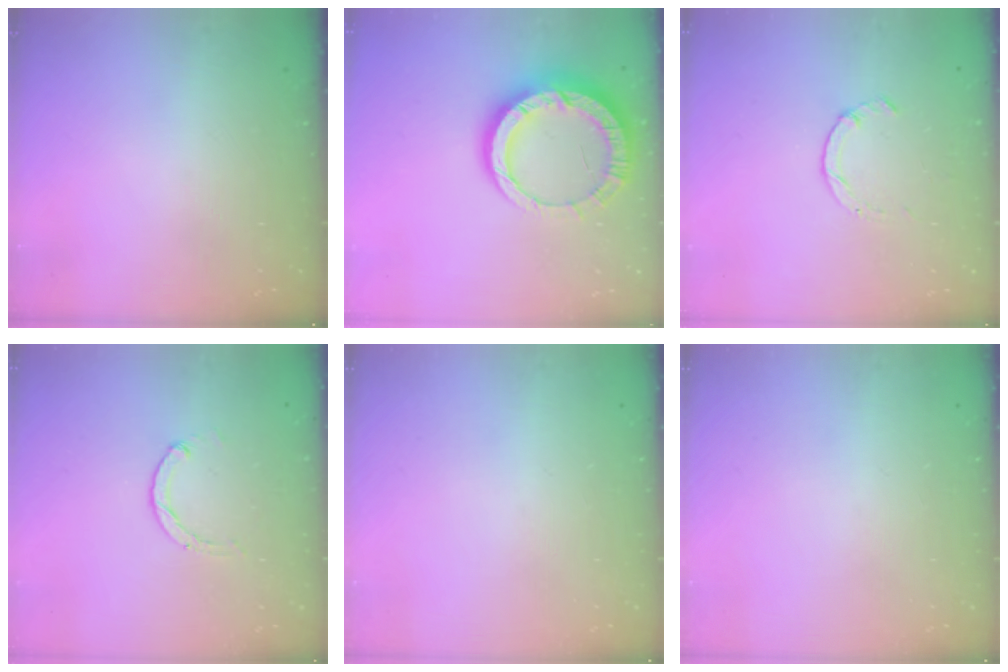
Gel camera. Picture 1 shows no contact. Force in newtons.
{"total": 14.6, "press": 14.5, "slide": 1.5}
{"total": 1.0, "press": 1.0, "slide": 0.3}
{"total": 0.0}
{"total": 0.0}
{"total": 0.0}